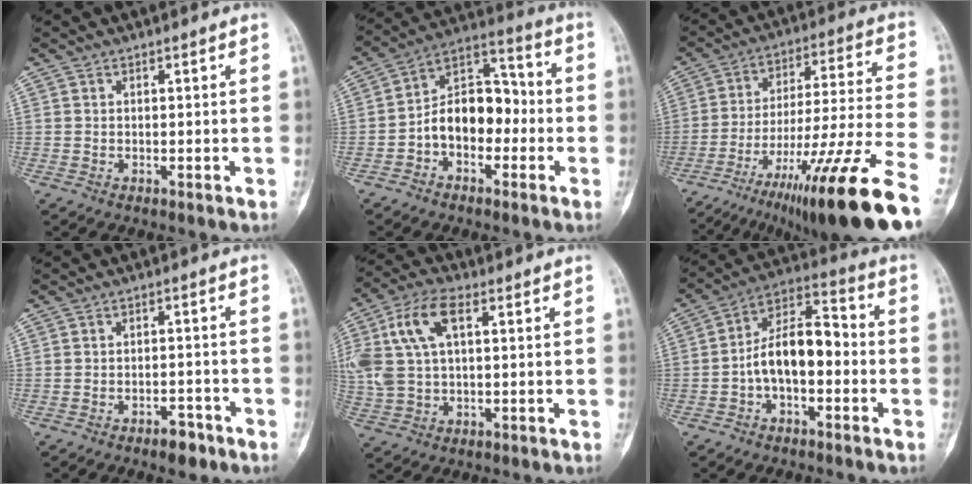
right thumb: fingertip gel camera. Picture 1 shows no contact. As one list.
[{"total": 12.5, "force": [-2.7, 8.4, 8.8], "torque": [-0.112, 0.052, -0.059]}, {"total": 26.7, "force": [-16.2, 2.4, 21.1], "torque": [-0.295, 0.052, -0.257]}, {"total": 3.8, "force": [-2.6, 1.7, 2.2], "torque": [-0.025, 0.017, -0.036]}, {"total": 13.0, "force": [3.5, 7.2, 10.2], "torque": [-0.226, 0.020, 0.069]}, {"total": 12.1, "force": [-2.2, 6.6, 9.9], "torque": [-0.155, 0.050, -0.050]}]